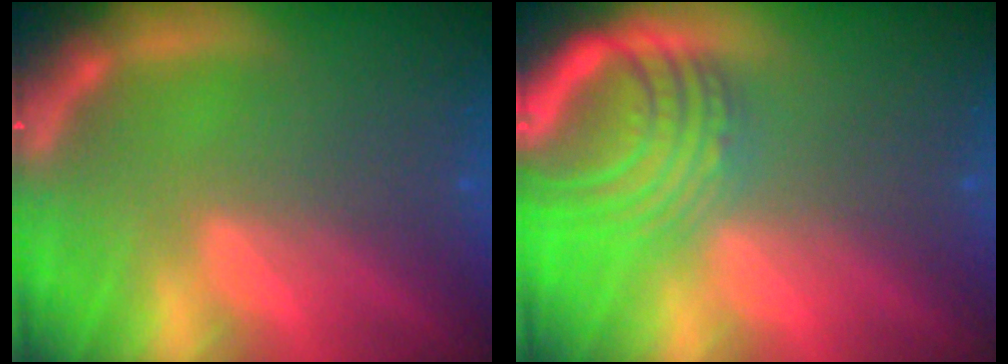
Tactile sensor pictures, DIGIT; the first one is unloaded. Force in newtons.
{"total": 8.1}